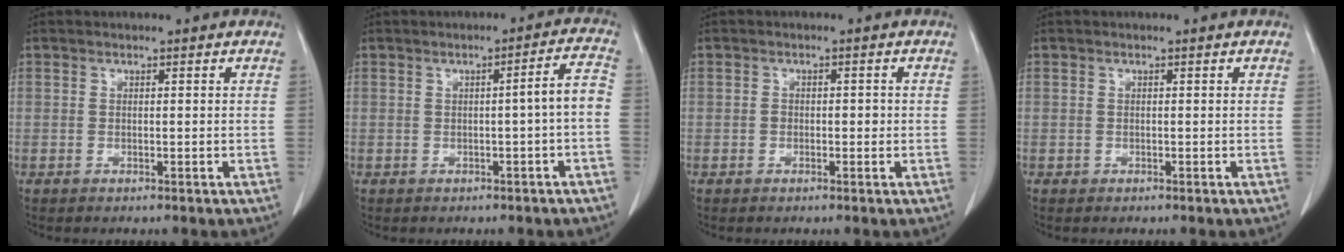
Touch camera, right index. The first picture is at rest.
{"total": 4.1, "force": [-0.7, -0.3, 4.0], "torque": [-0.054, 0.012, -0.008]}
{"total": 1.6, "force": [-0.2, 1.1, 1.2], "torque": [-0.019, 0.007, -0.002]}
{"total": 0.0}